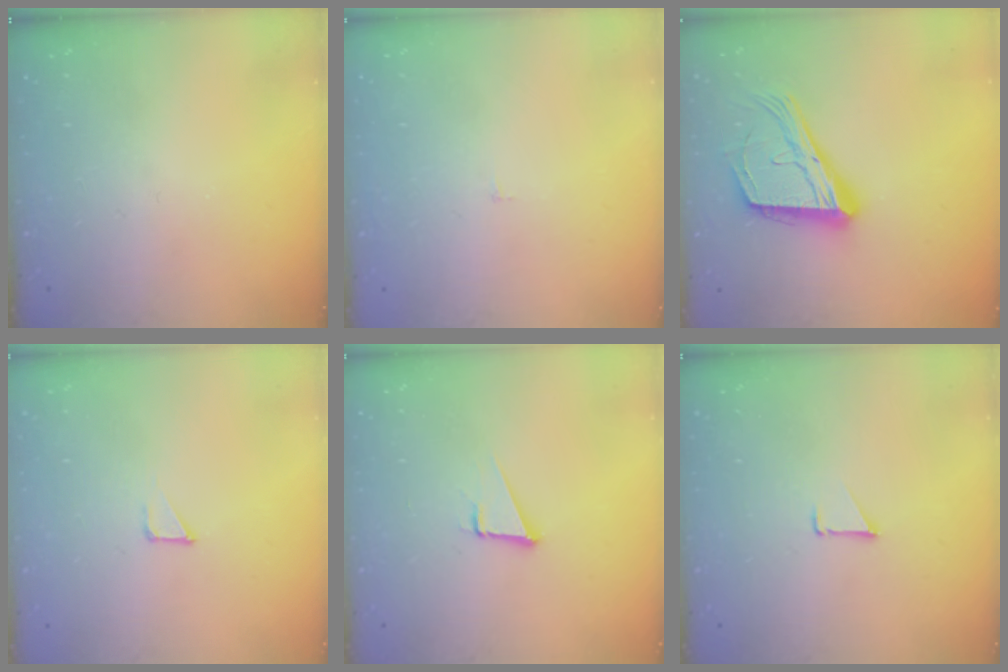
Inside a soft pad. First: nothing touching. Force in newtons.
{"total": 1.6, "press": 1.6, "slide": 0.1}
{"total": 19.0, "press": 18.8, "slide": 3.0}
{"total": 1.6, "press": 1.6, "slide": 0.1}
{"total": 4.3, "press": 3.4, "slide": 2.6}
{"total": 0.9, "press": 0.9, "slide": 0.1}